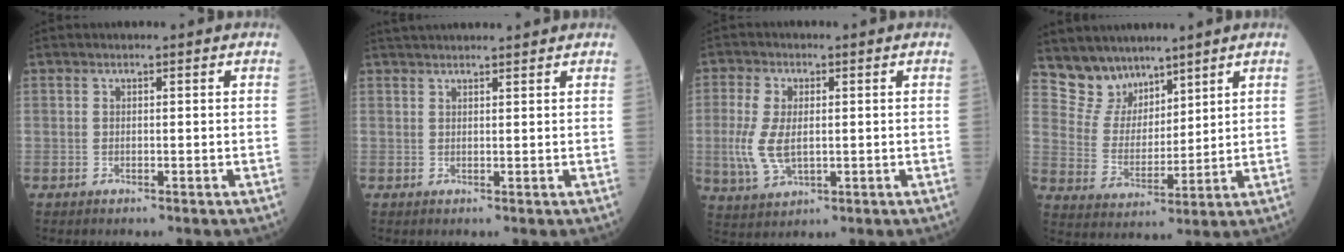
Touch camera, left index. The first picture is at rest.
{"total": 6.8, "force": [6.4, 0.5, 2.3], "torque": [-0.034, 0.036, 0.092]}
{"total": 7.0, "force": [-0.3, 3.5, 6.0], "torque": [-0.152, -0.006, -0.002]}
{"total": 7.5, "force": [6.4, 3.9, 0.1], "torque": [-0.016, 0.012, 0.141]}